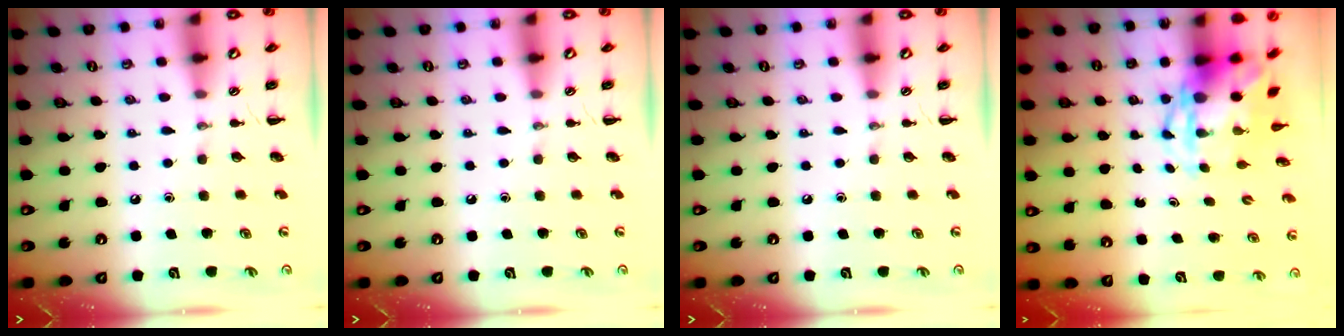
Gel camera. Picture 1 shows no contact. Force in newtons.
{"total": 0.0}
{"total": 0.0}
{"total": 4.4, "press": 4.2, "slide": 1.1}